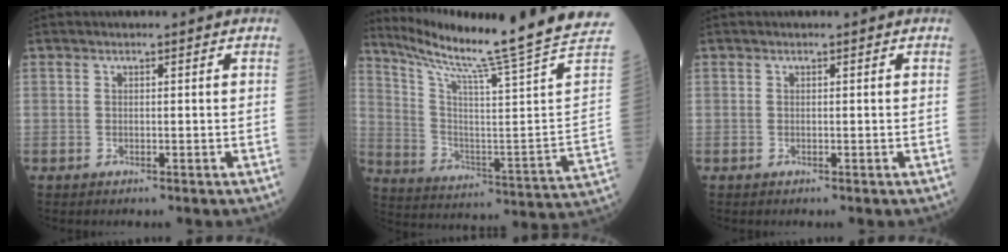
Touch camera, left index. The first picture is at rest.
{"total": 24.8, "force": [21.4, -4.1, 12.0], "torque": [-0.204, -0.113, 0.305]}
{"total": 0.0}